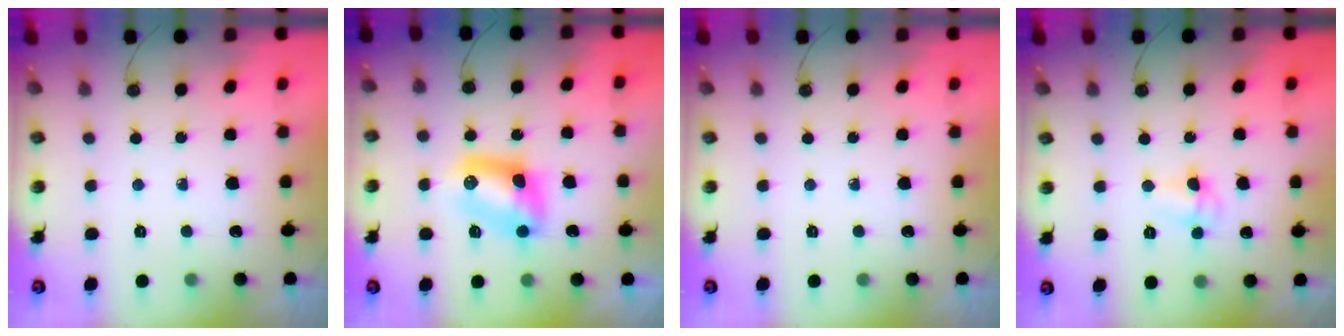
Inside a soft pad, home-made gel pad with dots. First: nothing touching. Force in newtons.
{"total": 9.0, "press": 9.0, "slide": 0.4}
{"total": 0.0}
{"total": 3.5, "press": 3.3, "slide": 1.1}